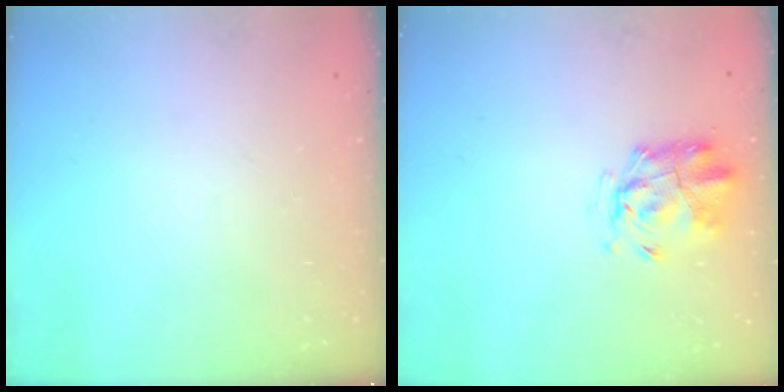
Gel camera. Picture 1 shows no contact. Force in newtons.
{"total": 2.6, "press": 2.4, "slide": 0.8}